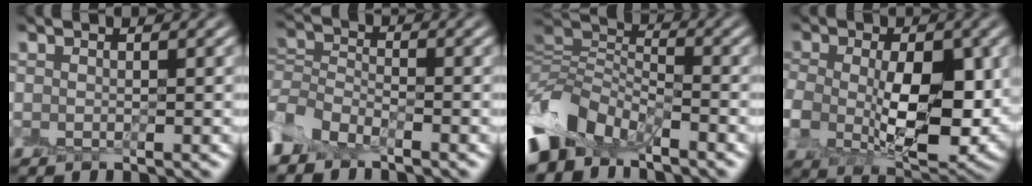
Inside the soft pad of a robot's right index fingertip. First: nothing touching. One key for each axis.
{"total": 4.0, "fx": -2.6, "fy": 2.6, "fz": 1.7, "tx": -0.032, "ty": -0.003, "tz": -0.062}
{"total": 6.6, "fx": -4.1, "fy": 4.1, "fz": 3.0, "tx": -0.054, "ty": 0.000, "tz": -0.095}
{"total": 9.5, "fx": -0.6, "fy": 5.3, "fz": 7.8, "tx": -0.133, "ty": -0.019, "tz": 0.004}